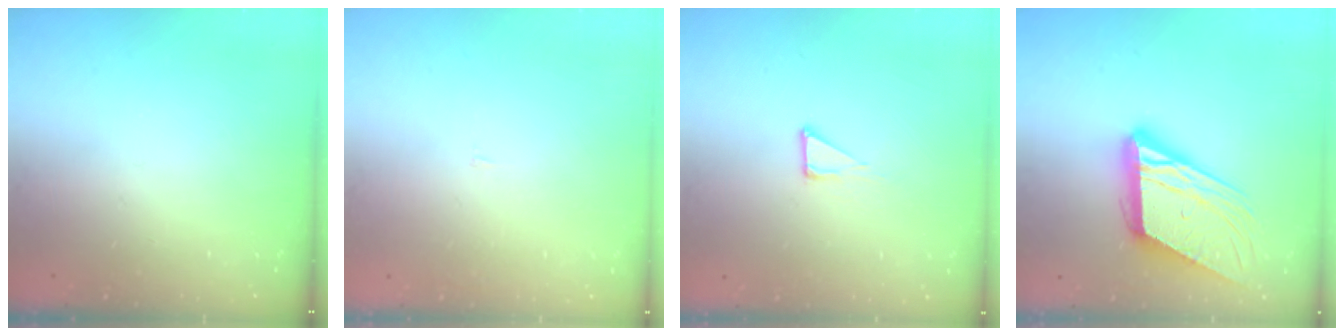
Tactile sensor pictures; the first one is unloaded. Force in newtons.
{"total": 1.6, "press": 1.6, "slide": 0.1}
{"total": 5.1, "press": 5.0, "slide": 0.4}
{"total": 18.2, "press": 18.0, "slide": 2.7}